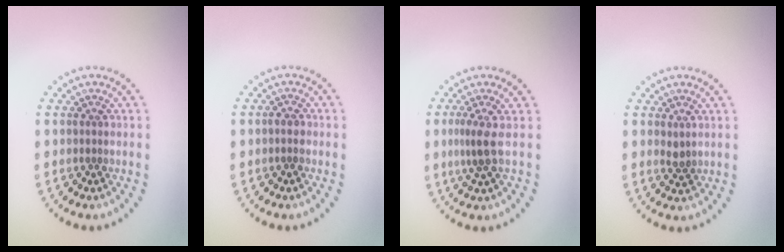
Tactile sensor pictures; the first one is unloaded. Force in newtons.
{"total": 1.1, "press": 1.0, "slide": 0.4}
{"total": 2.2, "press": 1.5, "slide": 1.6}
{"total": 0.9, "press": 0.8, "slide": 0.3}